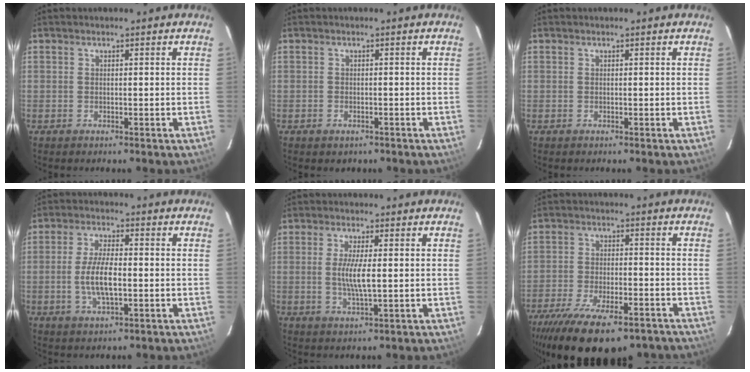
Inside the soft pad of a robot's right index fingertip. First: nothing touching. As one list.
[{"total": 1.6, "force": [-0.8, 1.3, 0.5], "torque": [-0.011, -0.001, -0.007]}, {"total": 0.0}, {"total": 7.6, "force": [-1.3, 2.7, 7.0], "torque": [-0.142, -0.003, -0.023]}, {"total": 5.5, "force": [0.0, 1.0, 5.4], "torque": [-0.105, -0.009, 0.000]}, {"total": 20.9, "force": [-15.2, 7.8, 12.1], "torque": [-0.241, -0.049, -0.225]}]